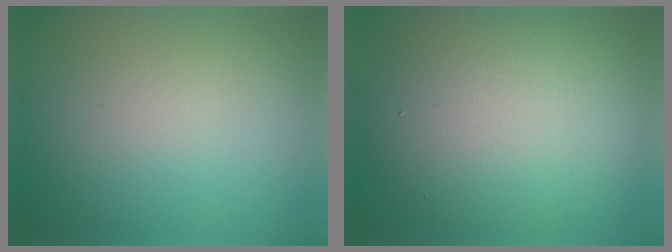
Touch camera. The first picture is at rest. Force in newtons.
{"total": 9.6, "press": 9.6, "slide": 0.2}